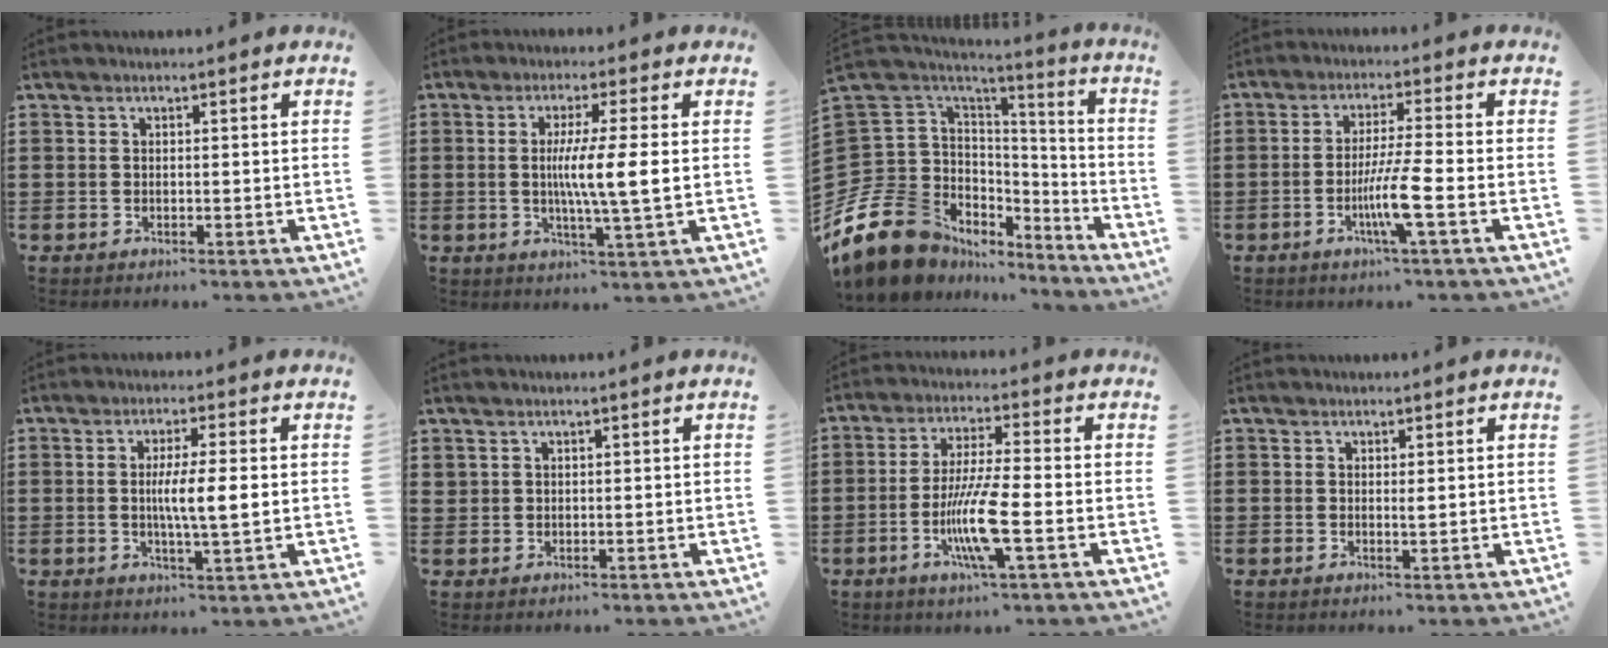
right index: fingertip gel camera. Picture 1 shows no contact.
{"total": 7.3, "force": [0.3, -0.1, 7.3], "torque": [-0.132, -0.007, 0.000]}
{"total": 15.2, "force": [-9.3, 10.1, 6.5], "torque": [-0.191, -0.001, -0.170]}
{"total": 6.8, "force": [-2.4, -0.3, 6.3], "torque": [-0.125, -0.020, -0.049]}
{"total": 5.9, "force": [0.1, 0.6, 5.9], "torque": [-0.105, -0.006, -0.003]}
{"total": 1.0, "force": [0.8, 0.6, 0.1], "torque": [-0.003, 0.003, 0.015]}
{"total": 9.8, "force": [-2.9, 1.4, 9.3], "torque": [-0.190, -0.016, -0.058]}
{"total": 0.8, "force": [0.3, 0.1, 0.8], "torque": [-0.016, 0.002, 0.005]}